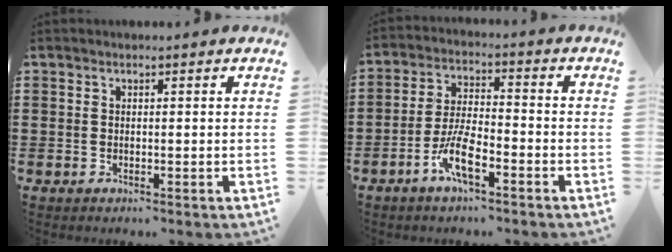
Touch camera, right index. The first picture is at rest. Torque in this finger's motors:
{"motor_torque": [1.21, 0.93, 0.22, 0.15]}